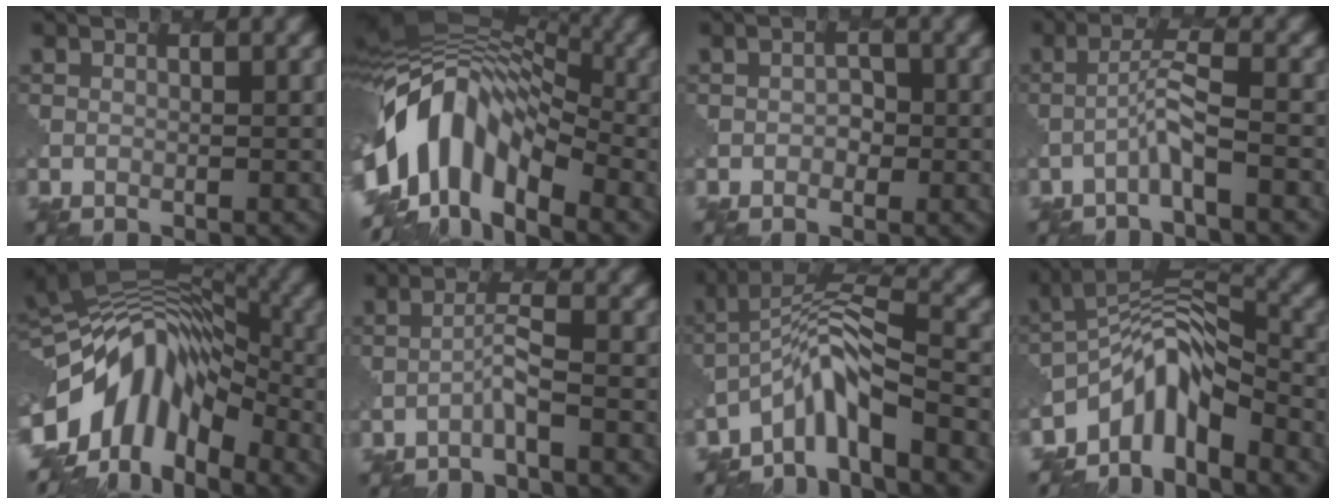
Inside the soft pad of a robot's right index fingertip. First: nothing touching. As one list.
[{"total": 12.4, "force": [-4.2, 7.4, 9.0], "torque": [-0.160, 0.020, -0.090]}, {"total": 1.1, "force": [-0.1, 1.0, 0.6], "torque": [-0.007, 0.001, 0.000]}, {"total": 2.2, "force": [-1.1, -0.1, 1.9], "torque": [-0.040, 0.013, -0.028]}, {"total": 12.5, "force": [-4.5, 7.0, 9.3], "torque": [-0.150, 0.013, -0.086]}, {"total": 1.5, "force": [-0.9, -0.2, 1.3], "torque": [-0.027, 0.011, -0.021]}, {"total": 5.7, "force": [-3.7, 1.2, 4.2], "torque": [-0.070, 0.011, -0.075]}, {"total": 6.8, "force": [-4.6, 2.6, 4.2], "torque": [-0.056, 0.005, -0.093]}]